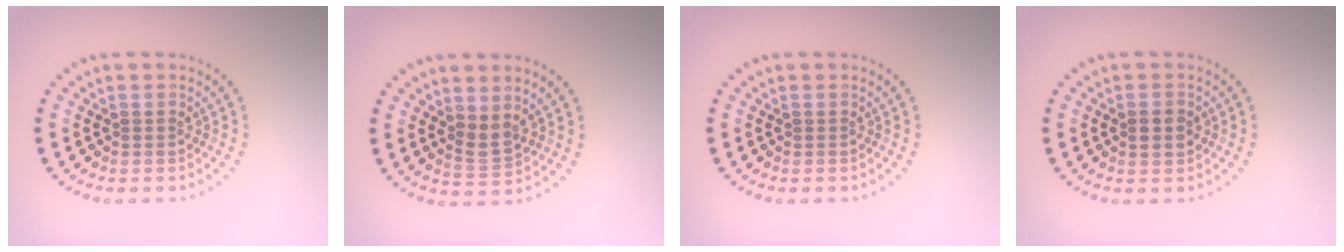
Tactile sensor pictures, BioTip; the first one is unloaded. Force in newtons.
{"total": 1.8, "press": 1.6, "slide": 1.0}
{"total": 0.0}
{"total": 2.2, "press": 2.2, "slide": 0.1}